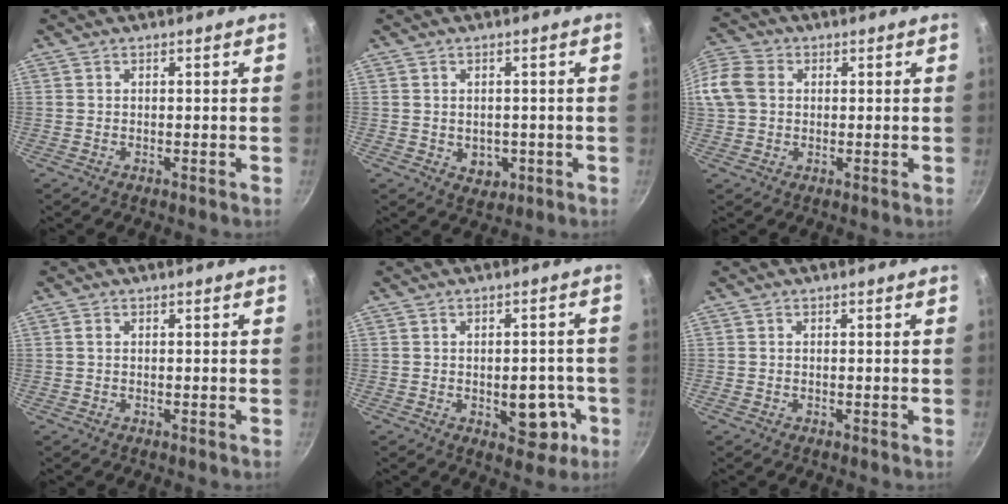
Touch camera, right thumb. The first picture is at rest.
{"total": 3.9, "force": [-0.6, 3.2, 2.2], "torque": [-0.019, 0.001, 0.002]}
{"total": 17.4, "force": [2.7, 14.3, 9.4], "torque": [-0.245, 0.046, 0.040]}
{"total": 0.5, "force": [0.1, 0.4, 0.4], "torque": [-0.007, 0.002, 0.001]}
{"total": 8.1, "force": [-2.2, 4.8, 6.1], "torque": [-0.043, 0.013, -0.022]}
{"total": 0.0}